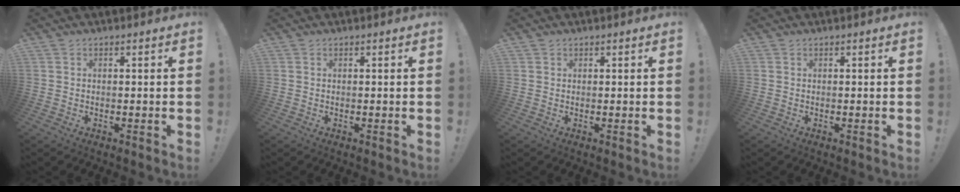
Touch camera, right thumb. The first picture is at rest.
{"total": 0.0}
{"total": 0.7, "force": [0.5, 0.5, 0.0], "torque": [0.004, -0.001, 0.009]}
{"total": 0.0}